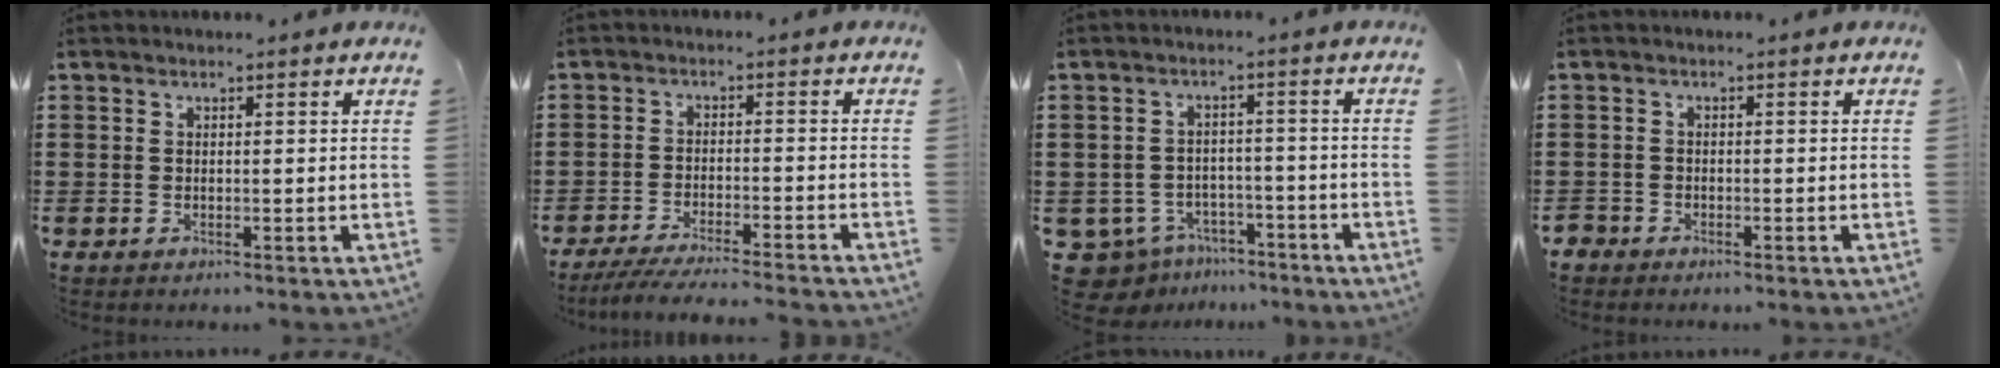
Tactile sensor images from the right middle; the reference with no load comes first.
{"total": 4.4, "force": [-4.1, -0.1, 1.6], "torque": [-0.032, -0.010, -0.080]}
{"total": 5.0, "force": [-4.5, 2.2, 0.7], "torque": [-0.039, 0.007, -0.095]}
{"total": 1.3, "force": [-1.2, 0.6, 0.0], "torque": [-0.012, -0.001, -0.030]}